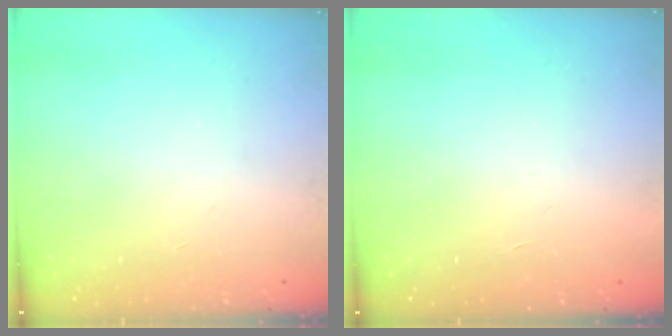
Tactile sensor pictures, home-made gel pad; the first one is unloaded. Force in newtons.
{"total": 1.6, "press": 1.6, "slide": 0.1}